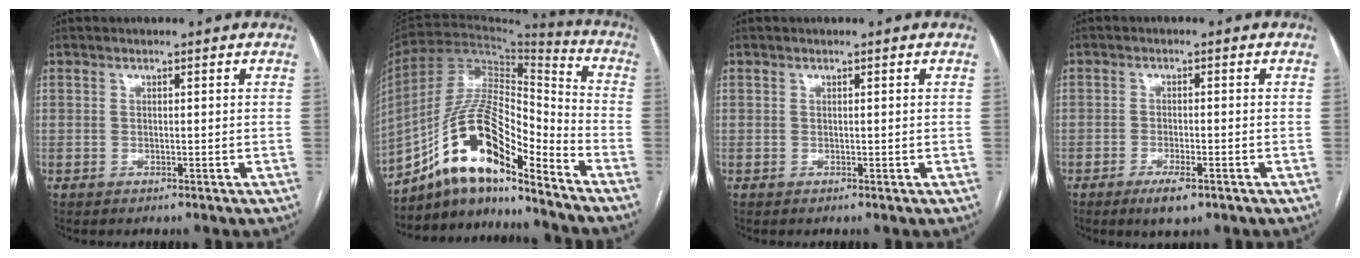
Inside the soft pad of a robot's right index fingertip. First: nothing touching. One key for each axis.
{"total": 15.6, "fx": -10.8, "fy": 4.0, "fz": 10.5, "tx": -0.198, "ty": 0.037, "tz": -0.189}
{"total": 0.0}
{"total": 4.1, "fx": -2.5, "fy": 0.9, "fz": 3.1, "tx": -0.059, "ty": -0.005, "tz": -0.039}